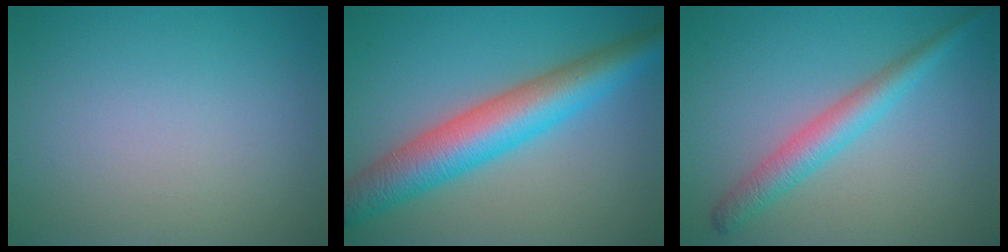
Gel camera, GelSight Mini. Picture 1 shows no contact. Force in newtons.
{"total": 7.8, "press": 7.8, "slide": 0.0}
{"total": 3.3, "press": 3.3, "slide": 0.1}